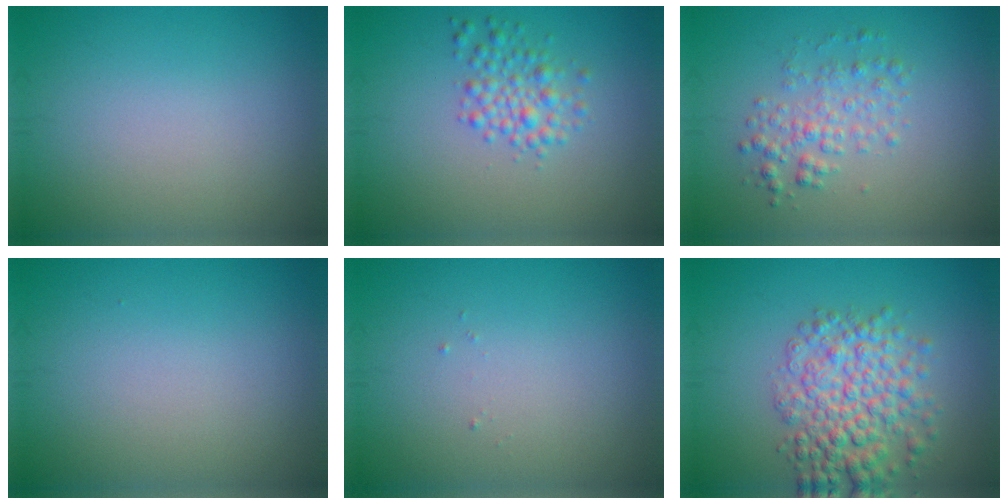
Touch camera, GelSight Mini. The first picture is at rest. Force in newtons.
{"total": 2.6, "press": 2.6, "slide": 0.1}
{"total": 2.5, "press": 2.5, "slide": 0.0}
{"total": 0.0}
{"total": 0.0}
{"total": 5.9, "press": 5.9, "slide": 0.1}